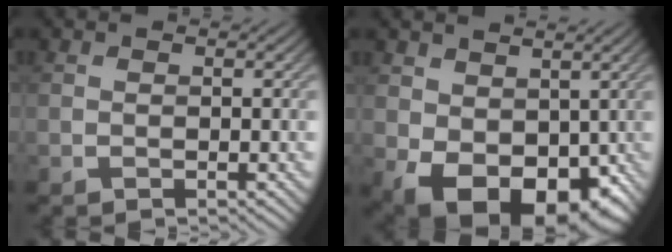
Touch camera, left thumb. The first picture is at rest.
{"total": 10.4, "force": [-1.5, 7.1, 7.4], "torque": [-0.129, -0.043, -0.004]}